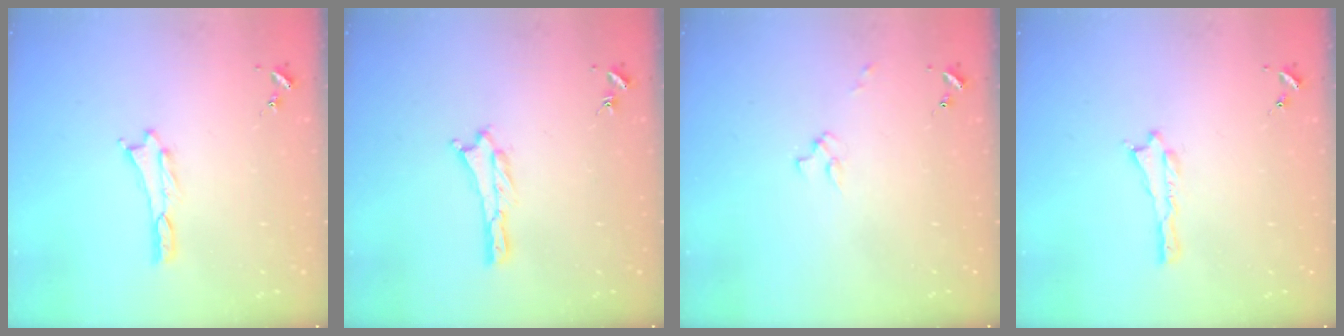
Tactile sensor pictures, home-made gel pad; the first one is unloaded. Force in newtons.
{"total": 0.0}
{"total": 1.1, "press": 1.1, "slide": 0.2}
{"total": 0.0}